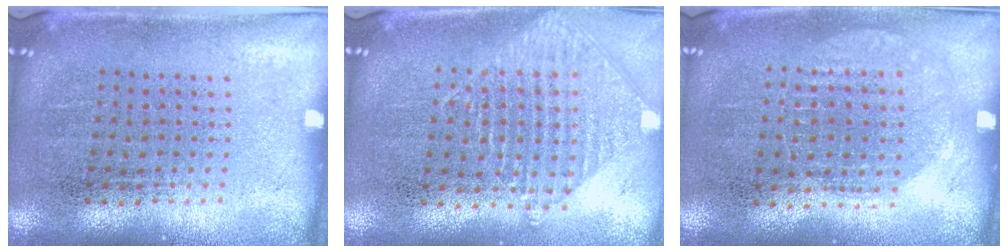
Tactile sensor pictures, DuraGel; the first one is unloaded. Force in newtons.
{"total": 1.0, "press": 1.0, "slide": 0.1}
{"total": 0.9, "press": 0.9, "slide": 0.3}